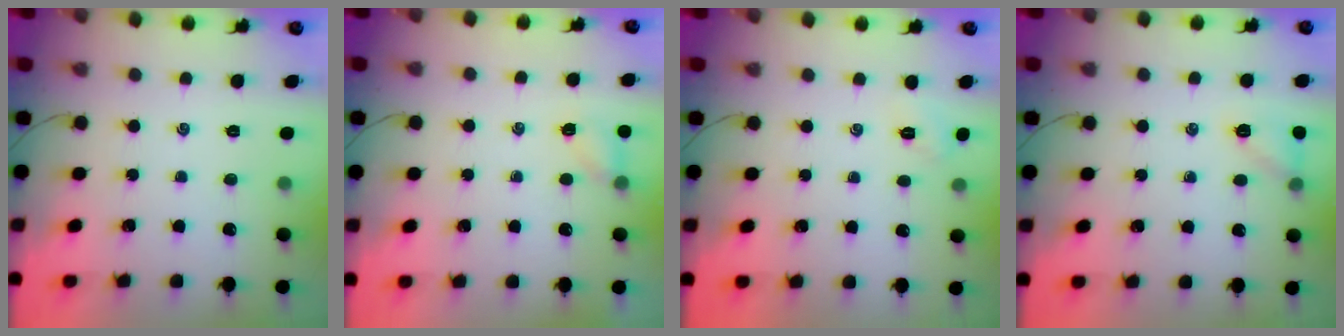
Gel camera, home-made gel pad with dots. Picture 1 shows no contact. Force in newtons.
{"total": 4.9, "press": 4.7, "slide": 1.5}
{"total": 2.8, "press": 2.7, "slide": 0.8}
{"total": 8.2, "press": 8.0, "slide": 1.7}